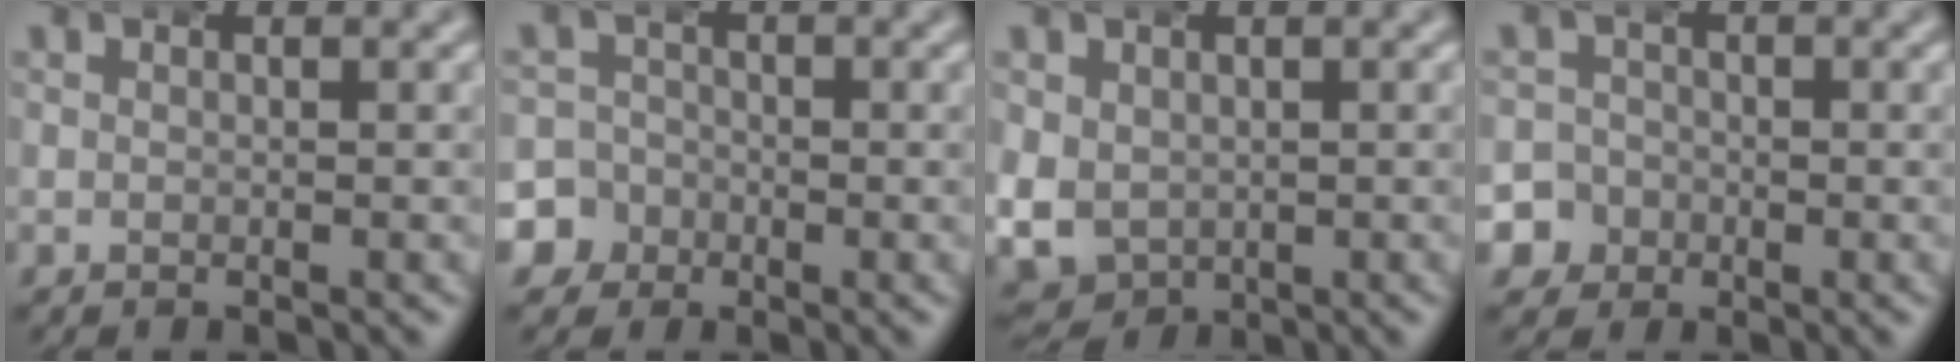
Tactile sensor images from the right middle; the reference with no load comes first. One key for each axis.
{"total": 6.6, "fx": -2.3, "fy": 6.0, "fz": 1.3, "tx": -0.045, "ty": -0.016, "tz": -0.053}
{"total": 8.8, "fx": -2.0, "fy": 7.9, "fz": 3.2, "tx": -0.115, "ty": -0.049, "tz": -0.022}
{"total": 5.8, "fx": -1.9, "fy": 5.4, "fz": 1.1, "tx": -0.046, "ty": -0.016, "tz": -0.042}